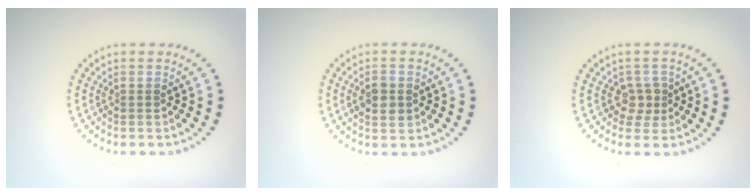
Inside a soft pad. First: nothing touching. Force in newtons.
{"total": 2.3, "press": 2.3, "slide": 0.1}
{"total": 1.8, "press": 1.5, "slide": 1.0}